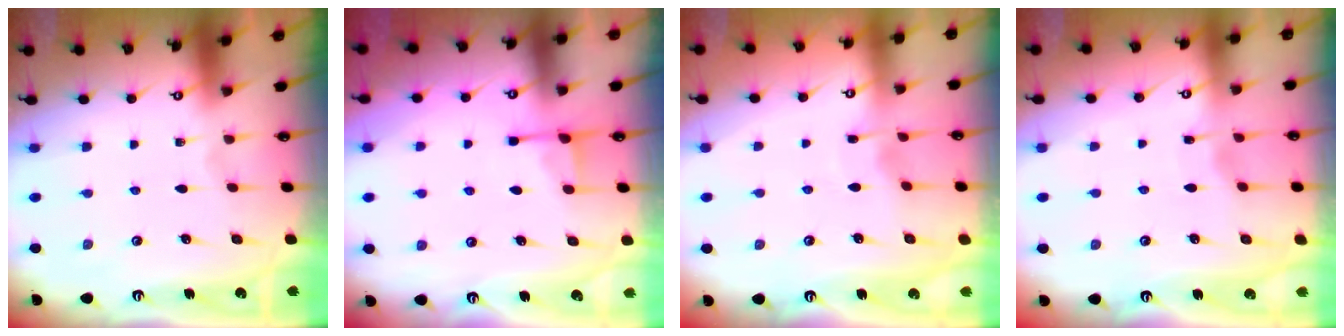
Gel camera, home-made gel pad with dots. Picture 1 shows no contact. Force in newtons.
{"total": 3.6, "press": 3.5, "slide": 0.7}
{"total": 3.0, "press": 2.9, "slide": 0.4}
{"total": 2.6, "press": 2.6, "slide": 0.3}